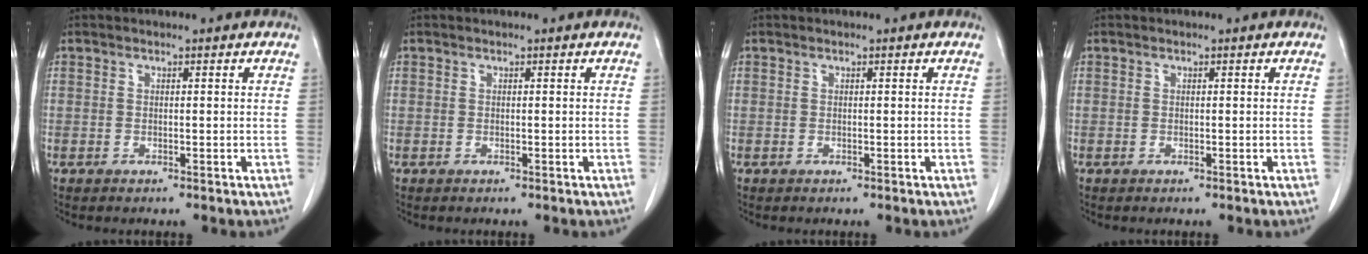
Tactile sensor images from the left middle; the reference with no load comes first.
{"total": 0.0}
{"total": 0.0}
{"total": 0.0}